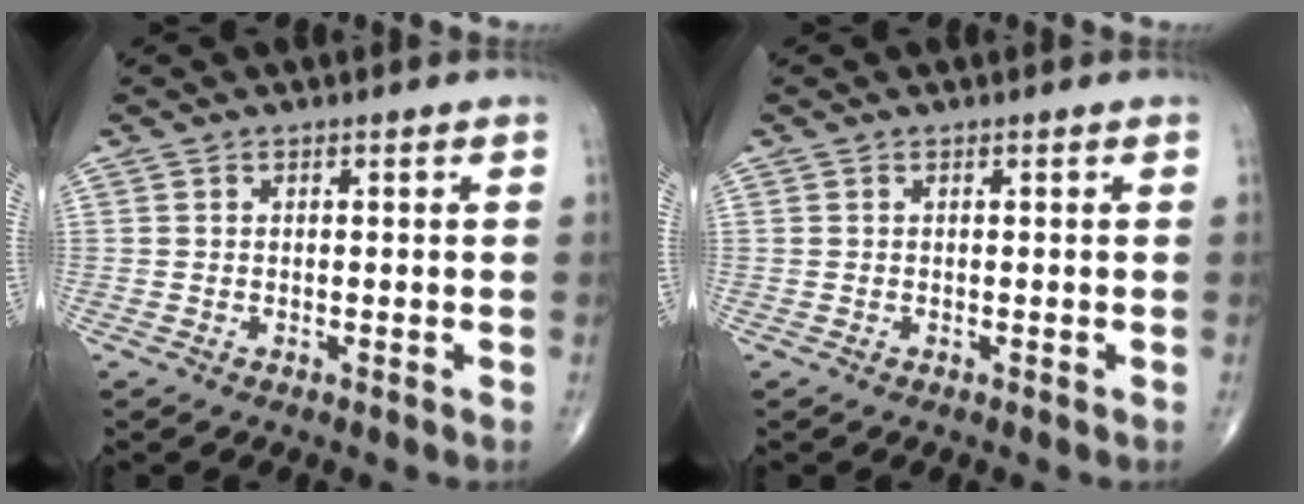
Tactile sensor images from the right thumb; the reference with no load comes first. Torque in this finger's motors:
{"motor_torque": [0.21, 0.16, -0.12, -0.16, -0.08]}